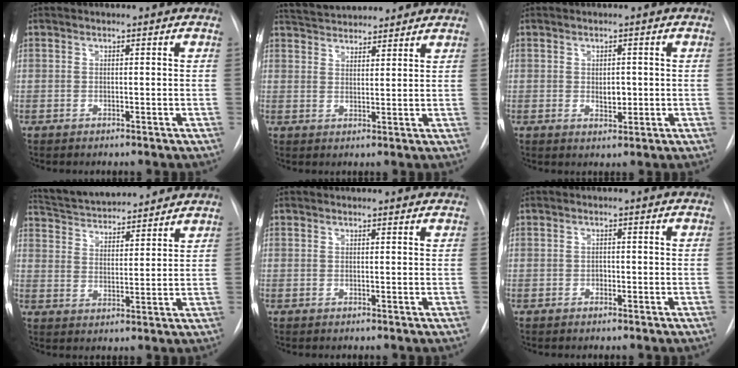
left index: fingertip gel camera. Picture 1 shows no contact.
{"total": 9.1, "force": [8.6, 1.9, 2.4], "torque": [-0.040, 0.021, 0.130]}
{"total": 2.3, "force": [-0.8, 1.3, 1.7], "torque": [-0.024, -0.010, -0.007]}
{"total": 15.1, "force": [14.0, 2.5, 5.1], "torque": [-0.089, 0.018, 0.221]}
{"total": 2.3, "force": [2.2, 0.5, 0.3], "torque": [-0.009, 0.003, 0.014]}
{"total": 1.2, "force": [-1.0, 0.4, 0.3], "torque": [-0.001, -0.004, -0.017]}